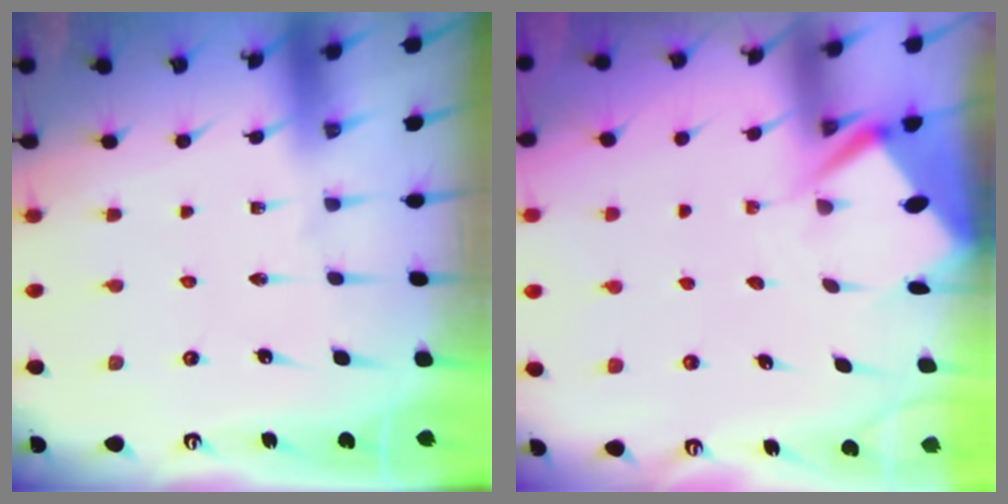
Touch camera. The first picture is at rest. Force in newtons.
{"total": 5.0, "press": 4.9, "slide": 0.2}